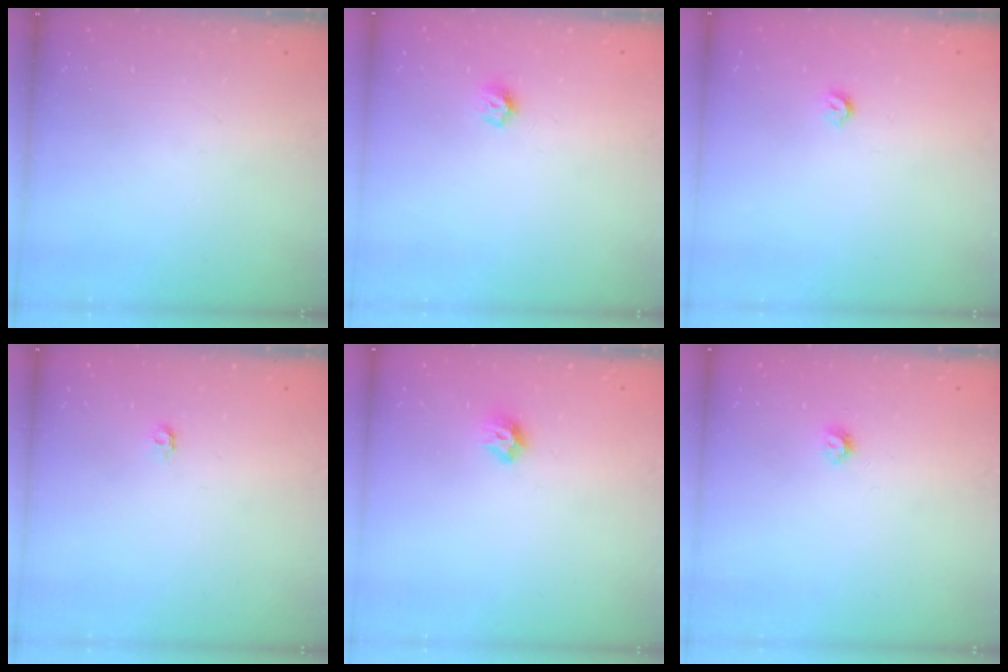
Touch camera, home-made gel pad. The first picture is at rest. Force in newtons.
{"total": 4.6, "press": 4.6, "slide": 0.5}
{"total": 3.9, "press": 3.8, "slide": 0.8}
{"total": 4.0, "press": 4.0, "slide": 0.4}
{"total": 7.5, "press": 7.4, "slide": 0.8}
{"total": 3.7, "press": 3.7, "slide": 0.4}